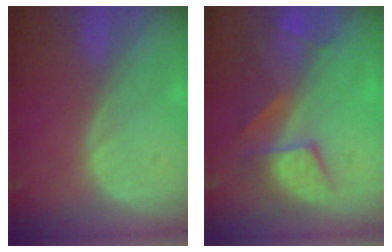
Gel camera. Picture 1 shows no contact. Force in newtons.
{"total": 9.5, "press": 8.4, "slide": 4.5}